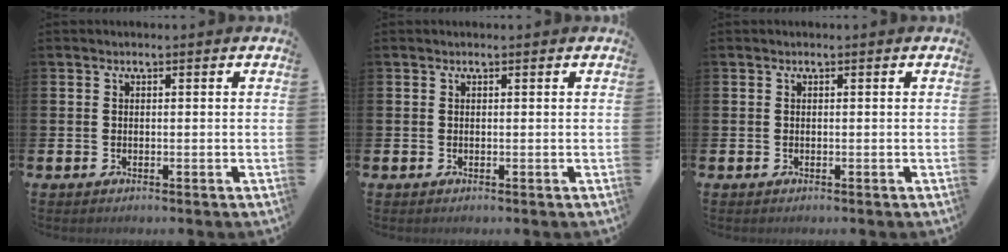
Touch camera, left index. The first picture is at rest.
{"total": 0.0}
{"total": 0.0}